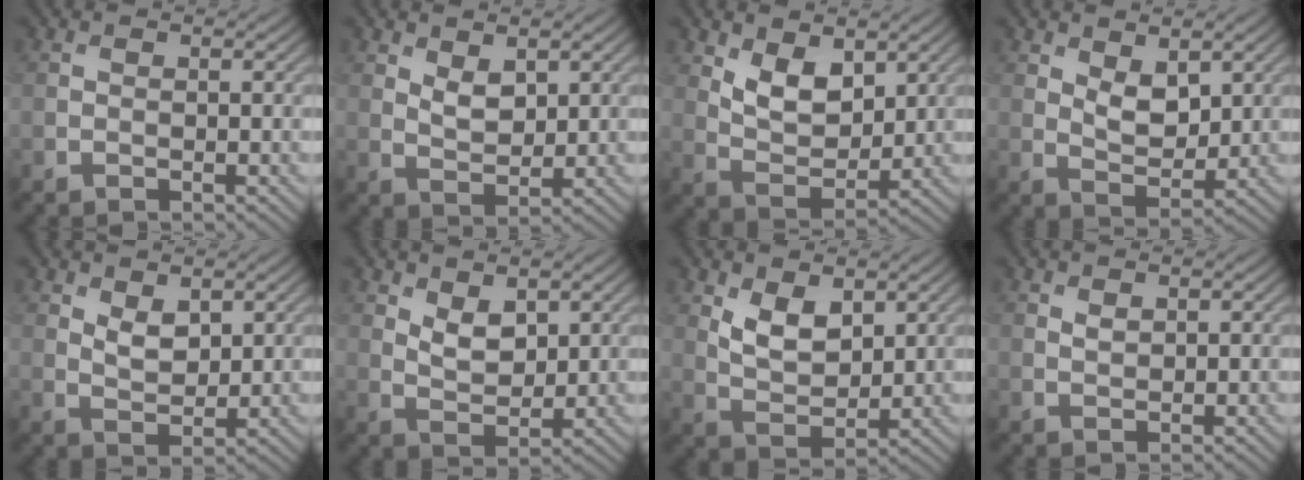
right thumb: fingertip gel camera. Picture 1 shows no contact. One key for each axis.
{"total": 3.1, "fx": 1.7, "fy": 1.6, "fz": 2.1, "tx": -0.045, "ty": -0.006, "tz": 0.037}
{"total": 6.3, "fx": 3.2, "fy": 3.5, "fz": 4.2, "tx": -0.086, "ty": -0.017, "tz": 0.057}
{"total": 4.4, "fx": 2.1, "fy": 2.3, "fz": 3.1, "tx": -0.063, "ty": -0.008, "tz": 0.038}
{"total": 3.2, "fx": 1.8, "fy": 1.7, "fz": 2.1, "tx": -0.046, "ty": -0.007, "tz": 0.038}
{"total": 3.9, "fx": 2.1, "fy": 2.1, "fz": 2.6, "tx": -0.056, "ty": -0.008, "tz": 0.043}
{"total": 5.6, "fx": 2.6, "fy": 3.1, "fz": 3.8, "tx": -0.082, "ty": -0.013, "tz": 0.053}
{"total": 1.0, "fx": 0.7, "fy": 0.6, "fz": 0.6, "tx": -0.014, "ty": -0.003, "tz": 0.015}